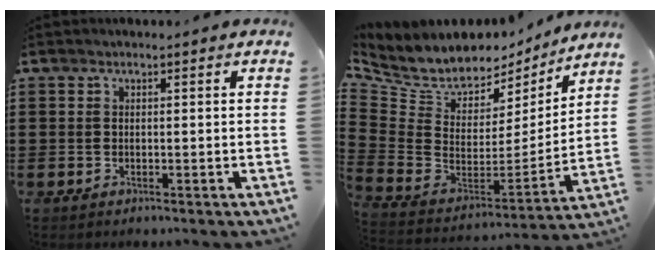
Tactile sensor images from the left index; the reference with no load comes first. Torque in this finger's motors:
{"motor_torque": [1.11, -1.03, 0.19, 0.02]}